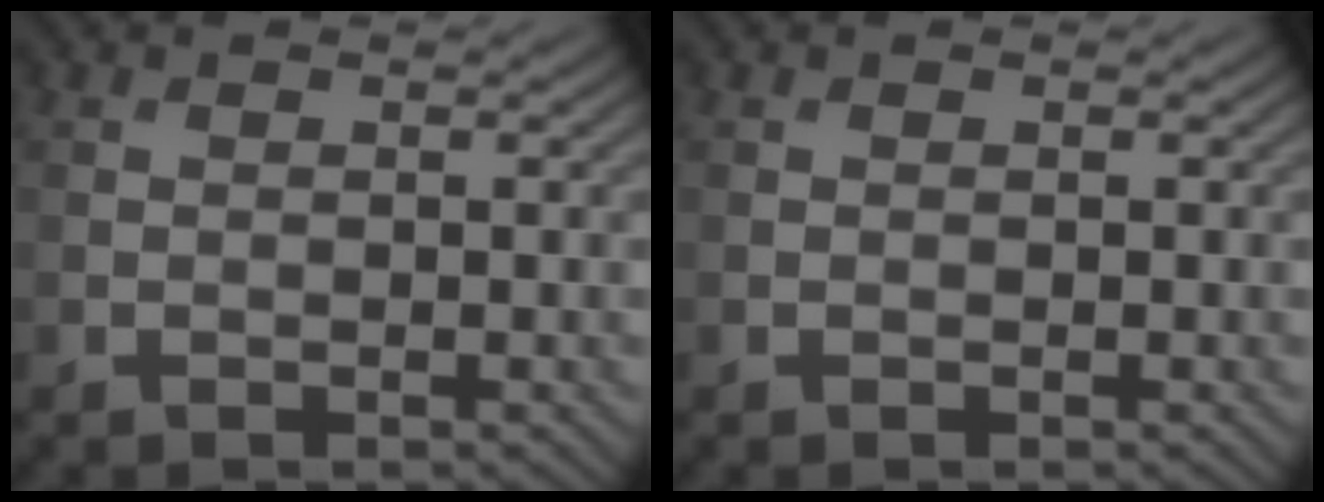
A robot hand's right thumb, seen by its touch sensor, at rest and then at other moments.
{"total": 0.0}